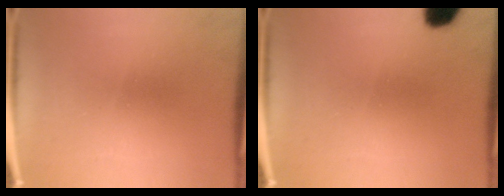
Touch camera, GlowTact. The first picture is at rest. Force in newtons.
{"total": 5.7}